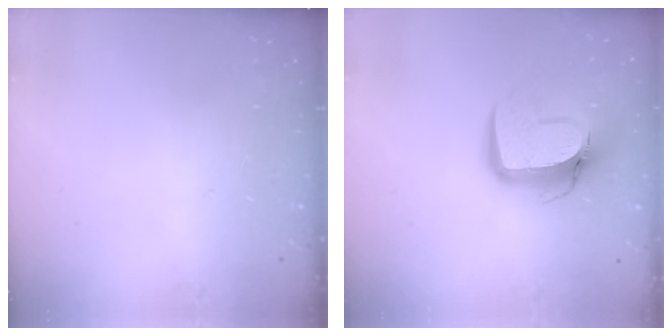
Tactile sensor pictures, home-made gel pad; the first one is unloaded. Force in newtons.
{"total": 12.5, "press": 12.4, "slide": 1.2}